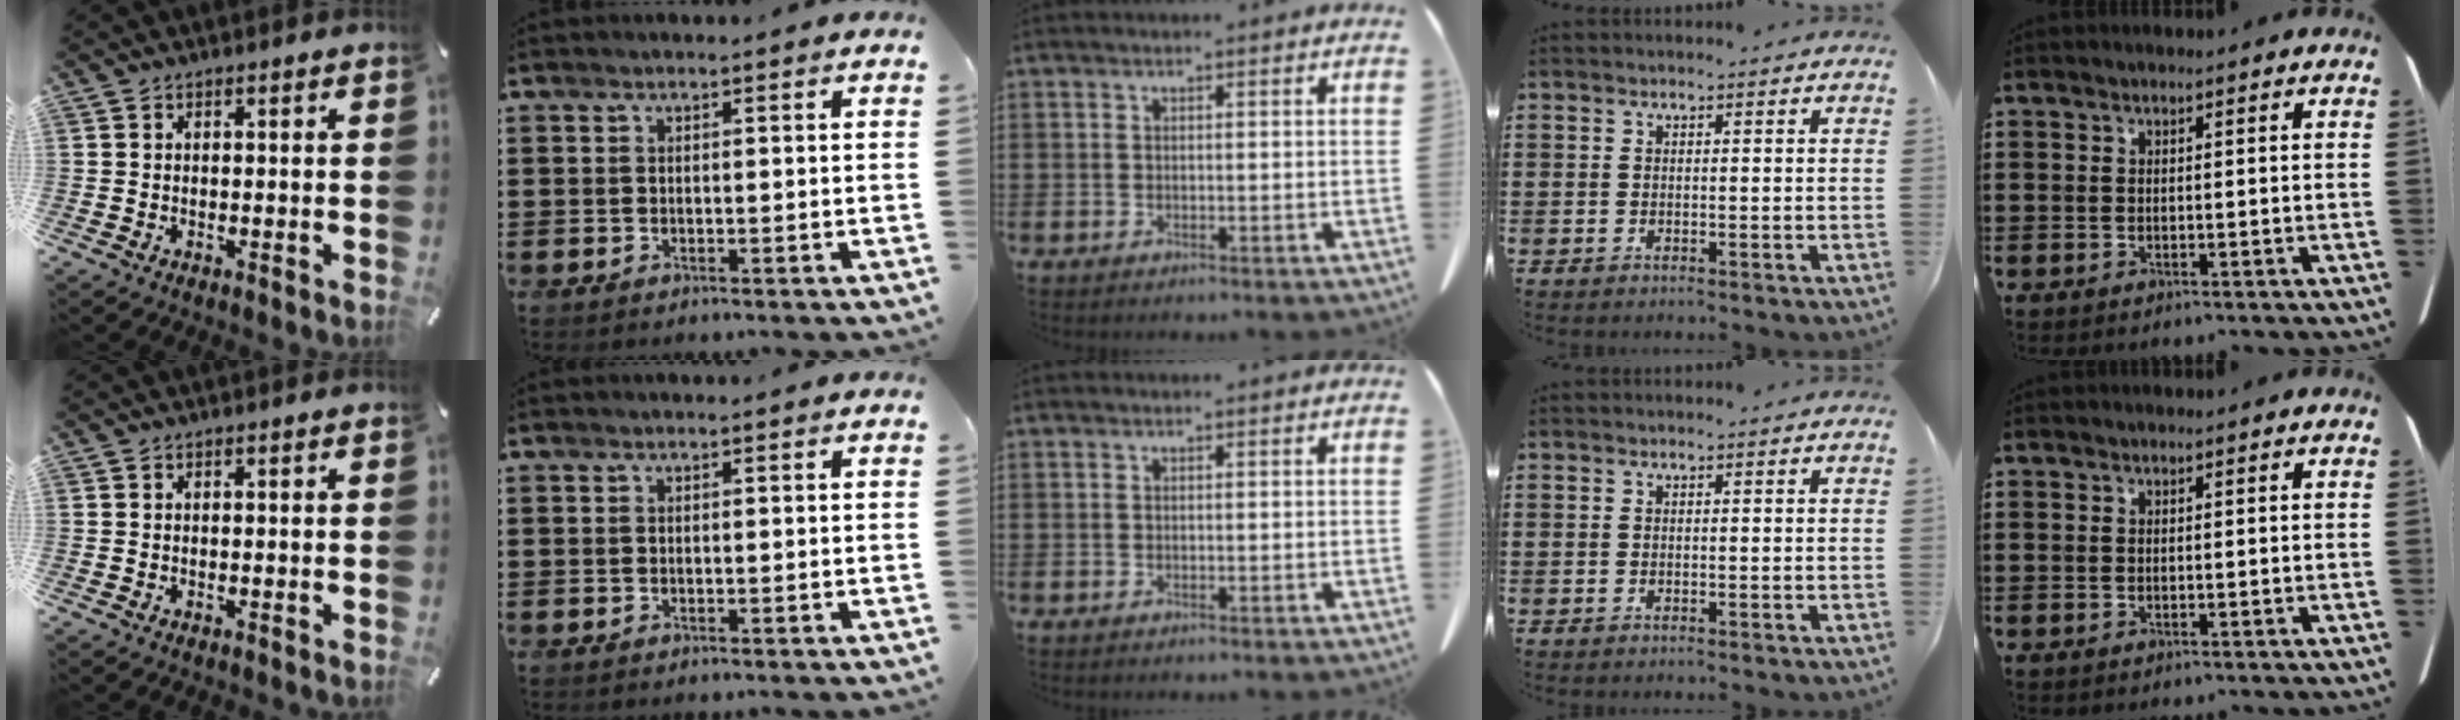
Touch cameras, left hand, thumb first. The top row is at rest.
{}